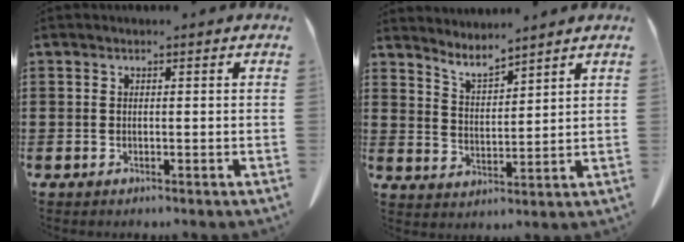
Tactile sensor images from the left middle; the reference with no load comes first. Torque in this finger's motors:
{"motor_torque": [0.13, 0.06, 0.00, 0.01]}